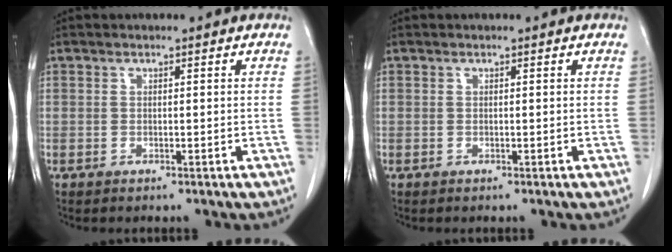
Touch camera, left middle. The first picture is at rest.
{"total": 0.0}